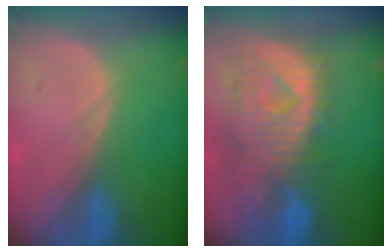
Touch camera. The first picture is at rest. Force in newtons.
{"total": 11.4, "press": 9.8, "slide": 5.8}